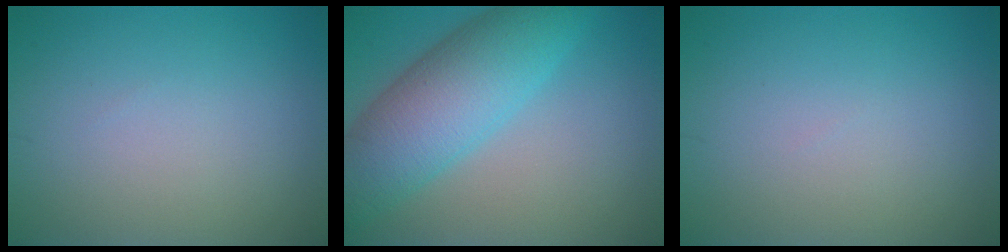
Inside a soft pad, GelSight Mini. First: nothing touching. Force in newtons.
{"total": 8.2, "press": 8.2, "slide": 0.1}
{"total": 0.0}